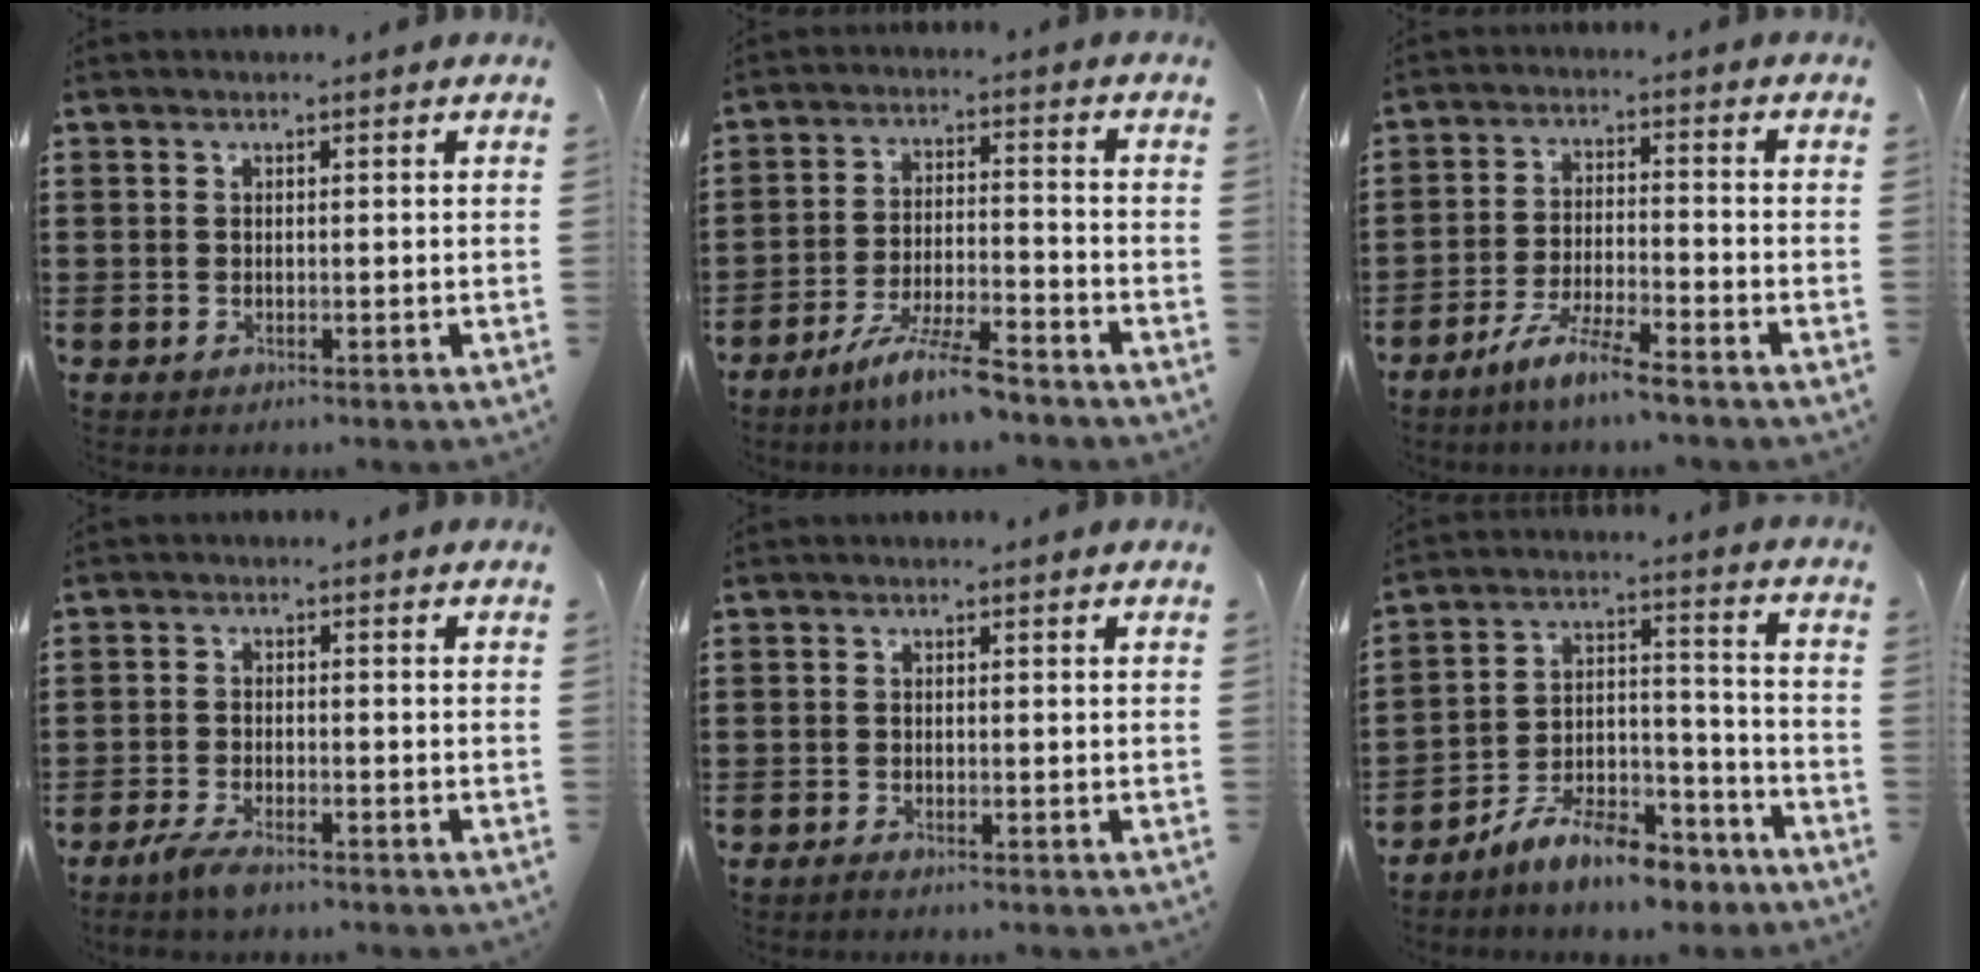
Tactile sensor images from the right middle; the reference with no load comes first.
{"total": 7.5, "force": [-6.2, 0.4, 4.3], "torque": [-0.093, -0.007, -0.118]}
{"total": 6.0, "force": [-5.1, 0.0, 3.3], "torque": [-0.072, -0.011, -0.098]}
{"total": 3.0, "force": [-2.1, 0.5, 2.0], "torque": [-0.055, -0.005, -0.045]}
{"total": 0.5, "force": [-0.4, 0.0, 0.3], "torque": [-0.008, -0.005, -0.006]}
{"total": 9.9, "force": [-8.8, 2.3, 3.8], "torque": [-0.057, 0.035, -0.166]}